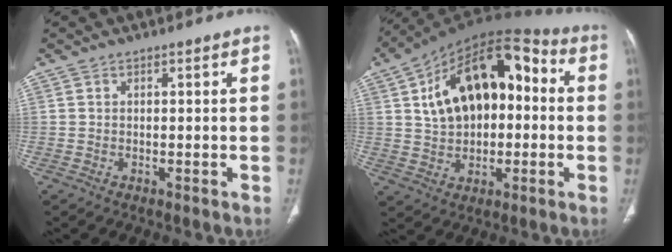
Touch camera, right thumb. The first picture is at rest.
{"total": 20.8, "force": [3.0, 12.5, 16.4], "torque": [-0.232, 0.037, 0.045]}